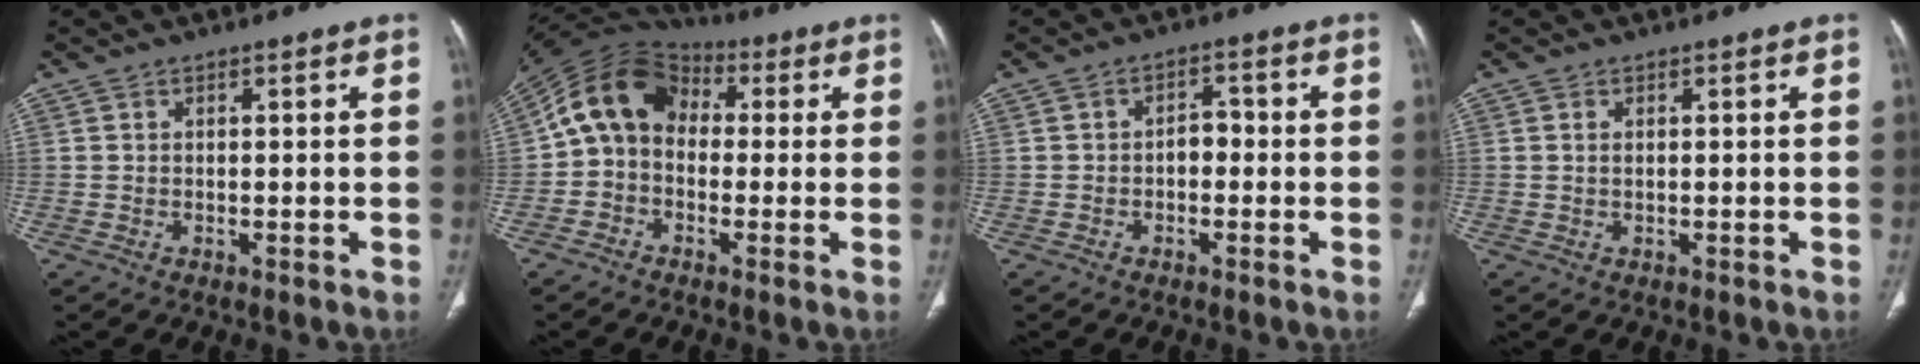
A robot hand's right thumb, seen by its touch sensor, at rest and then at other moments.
{"total": 12.2, "force": [0.7, 9.4, 7.7], "torque": [-0.125, 0.039, -0.005]}
{"total": 3.0, "force": [-0.7, 2.0, 2.0], "torque": [-0.016, 0.015, -0.018]}
{"total": 0.9, "force": [0.3, 0.4, 0.7], "torque": [-0.019, 0.002, 0.009]}